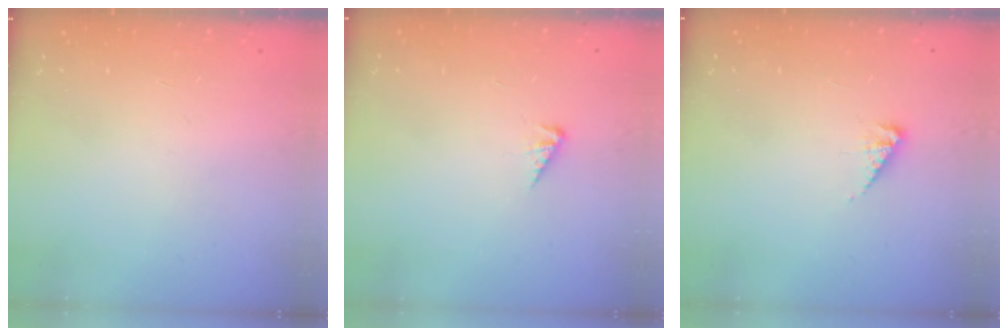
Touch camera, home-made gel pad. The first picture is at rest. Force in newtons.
{"total": 2.5, "press": 2.5, "slide": 0.4}
{"total": 2.9, "press": 2.9, "slide": 0.4}